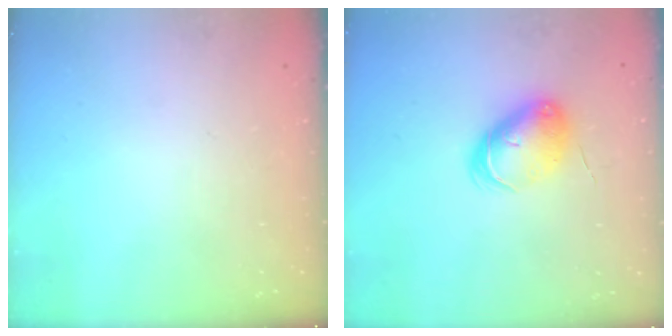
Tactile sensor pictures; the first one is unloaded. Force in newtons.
{"total": 7.6, "press": 7.5, "slide": 0.8}